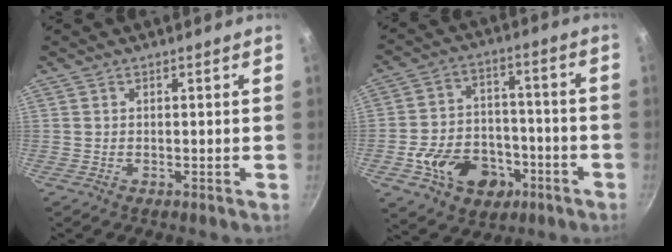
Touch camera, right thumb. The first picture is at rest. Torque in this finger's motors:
{"motor_torque": [1.22, 0.84, -0.03, -0.18, 0.38]}